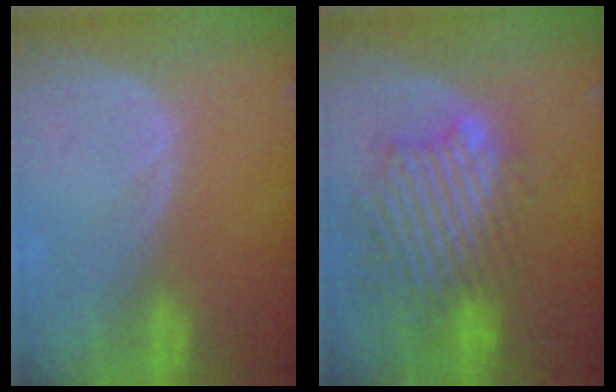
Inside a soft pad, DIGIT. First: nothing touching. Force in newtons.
{"total": 10.8, "press": 10.1, "slide": 4.0}